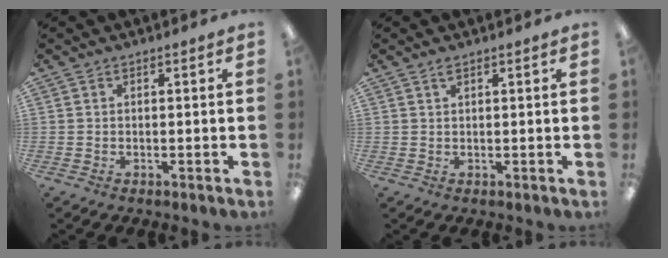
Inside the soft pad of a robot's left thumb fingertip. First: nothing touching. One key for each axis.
{"total": 1.3, "fx": 1.0, "fy": 0.3, "fz": 0.7, "tx": -0.017, "ty": 0.001, "tz": 0.019}